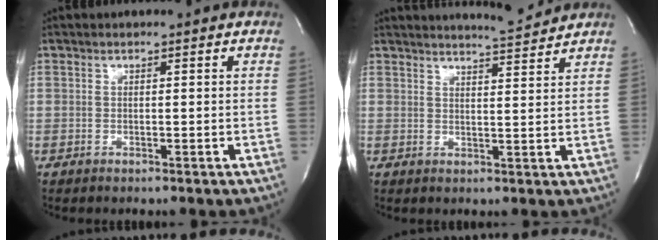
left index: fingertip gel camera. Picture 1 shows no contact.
{"total": 5.1, "force": [5.0, -0.8, 0.6], "torque": [-0.020, -0.013, 0.070]}